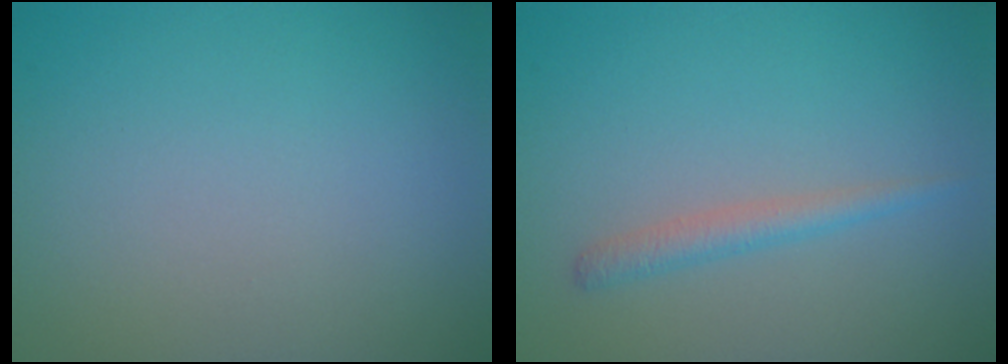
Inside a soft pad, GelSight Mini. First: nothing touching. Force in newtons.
{"total": 1.7, "press": 1.7, "slide": 0.0}